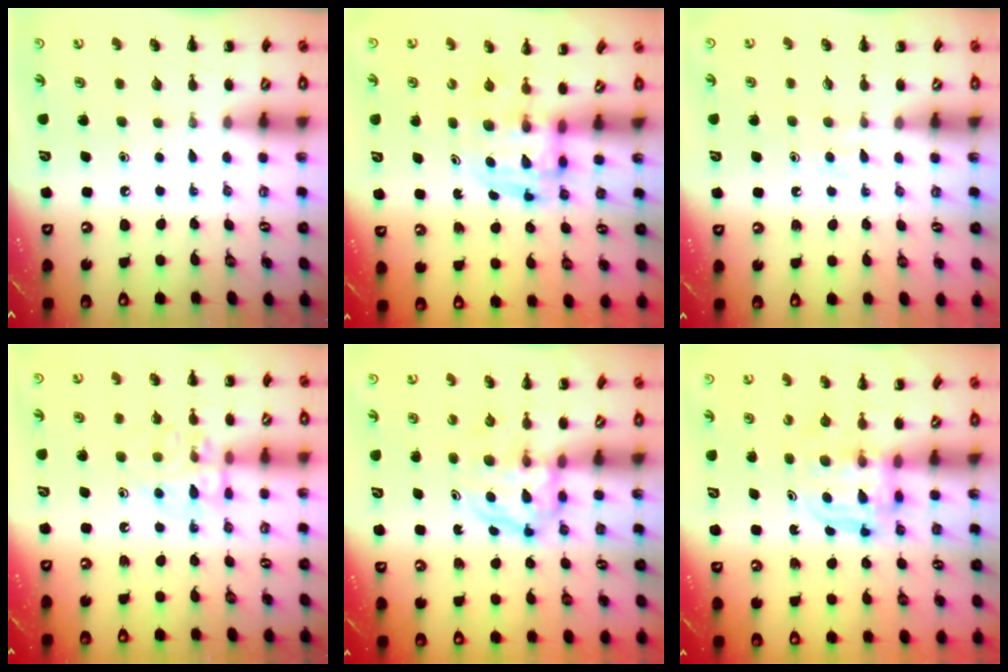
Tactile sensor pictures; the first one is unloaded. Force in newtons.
{"total": 3.6, "press": 3.6, "slide": 0.6}
{"total": 3.3, "press": 3.1, "slide": 1.1}
{"total": 11.6, "press": 11.6, "slide": 1.0}
{"total": 3.8, "press": 3.8, "slide": 0.5}
{"total": 3.7, "press": 3.7, "slide": 0.2}